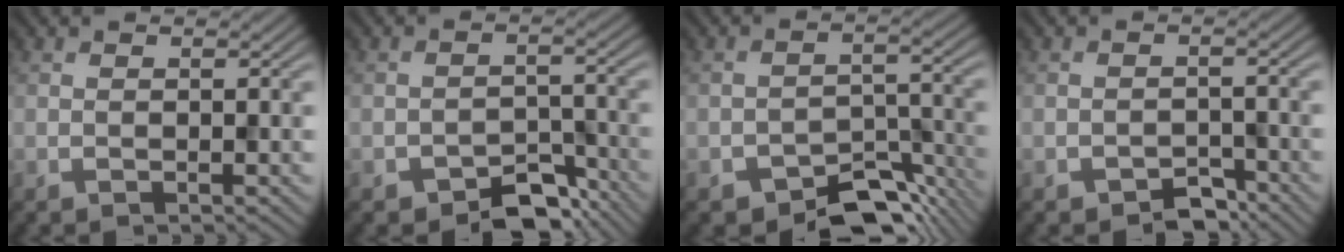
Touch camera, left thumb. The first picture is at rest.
{"total": 5.6, "force": [-4.0, 2.9, 2.5], "torque": [-0.032, -0.003, -0.068]}
{"total": 7.9, "force": [-5.9, 3.9, 3.6], "torque": [-0.043, -0.014, -0.095]}
{"total": 3.1, "force": [-2.4, 1.5, 1.2], "torque": [-0.019, 0.000, -0.042]}